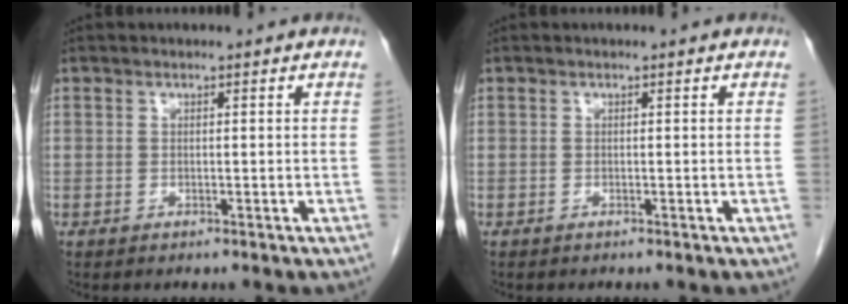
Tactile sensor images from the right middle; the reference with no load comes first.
{"total": 0.0}